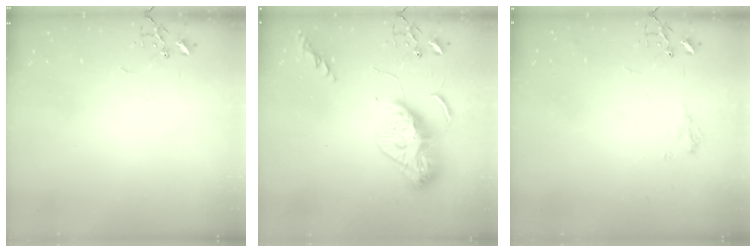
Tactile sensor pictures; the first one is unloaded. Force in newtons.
{"total": 15.2, "press": 15.2, "slide": 1.3}
{"total": 8.5, "press": 8.4, "slide": 0.8}